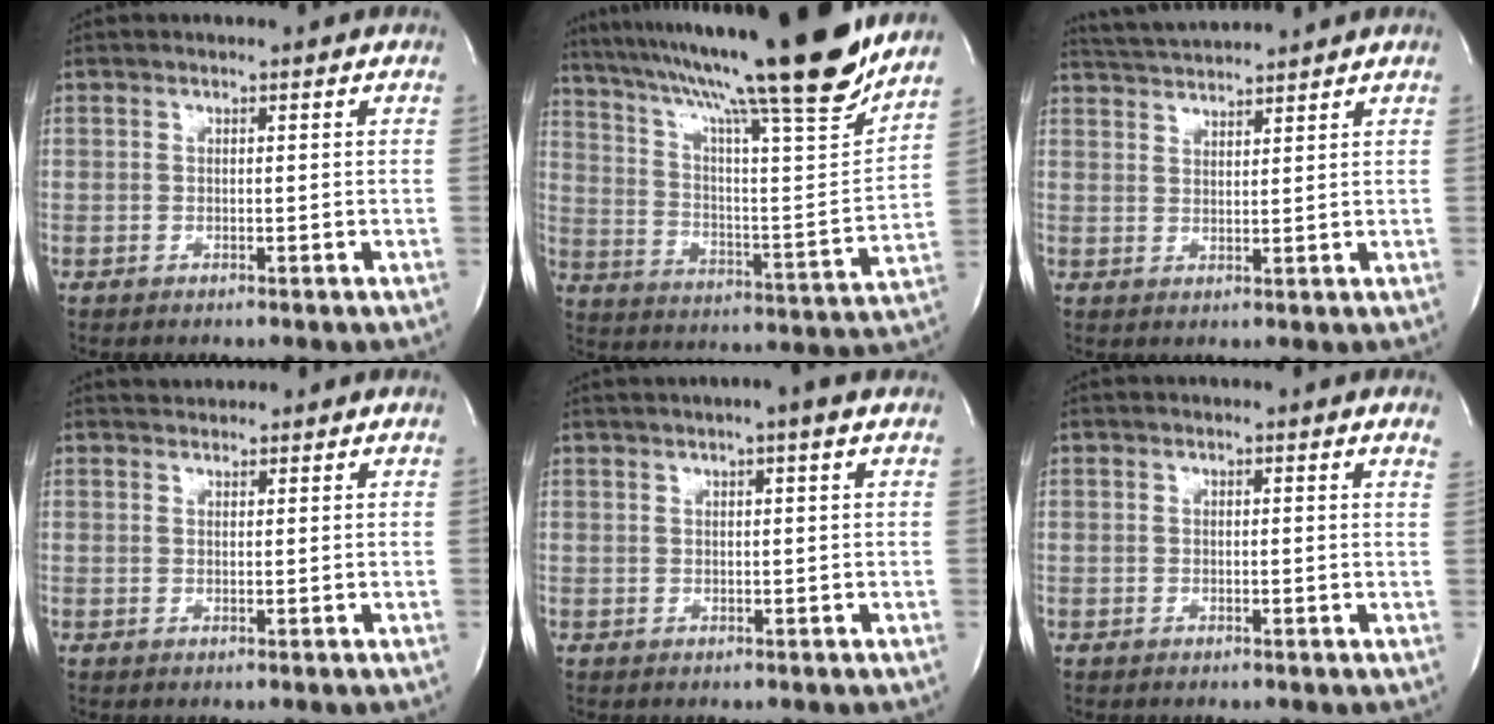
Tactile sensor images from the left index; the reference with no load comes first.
{"total": 27.5, "force": [21.9, 1.1, 16.6], "torque": [-0.288, -0.026, 0.326]}
{"total": 5.6, "force": [5.5, -0.8, 0.9], "torque": [-0.026, 0.020, 0.099]}
{"total": 2.1, "force": [2.0, 0.8, 0.0], "torque": [-0.003, 0.017, 0.030]}
{"total": 3.6, "force": [2.6, -0.3, 2.5], "torque": [-0.040, 0.016, 0.038]}
{"total": 1.6, "force": [1.4, 0.0, 0.6], "torque": [-0.014, -0.006, 0.003]}